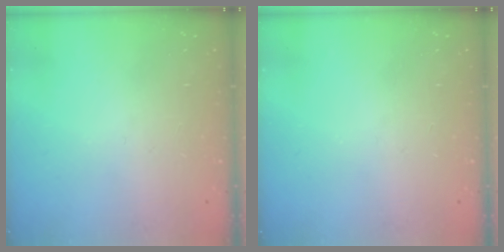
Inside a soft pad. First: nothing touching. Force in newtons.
{"total": 0.0}